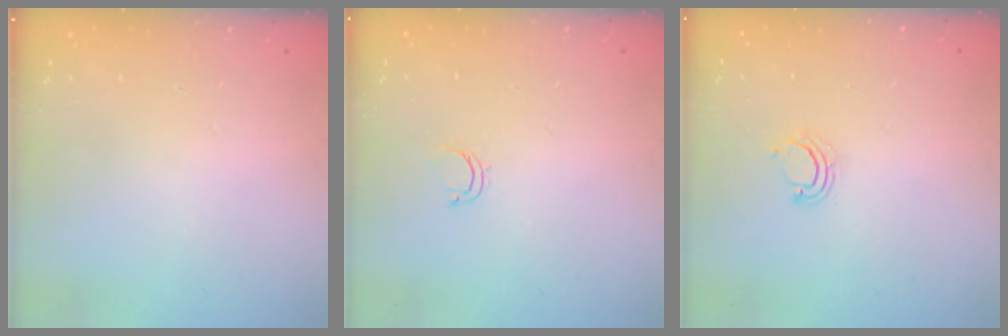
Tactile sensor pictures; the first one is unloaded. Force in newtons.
{"total": 3.5, "press": 3.5, "slide": 0.5}
{"total": 2.2, "press": 2.2, "slide": 0.1}